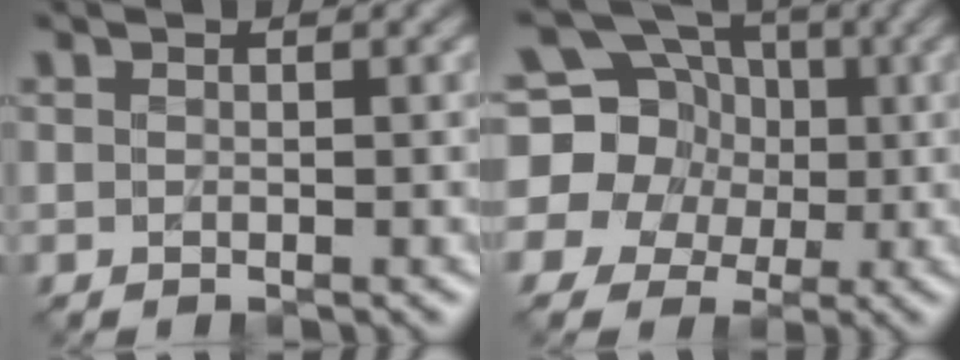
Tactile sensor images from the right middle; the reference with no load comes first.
{"total": 14.1, "force": [2.1, 12.8, 5.5], "torque": [-0.132, 0.032, 0.004]}